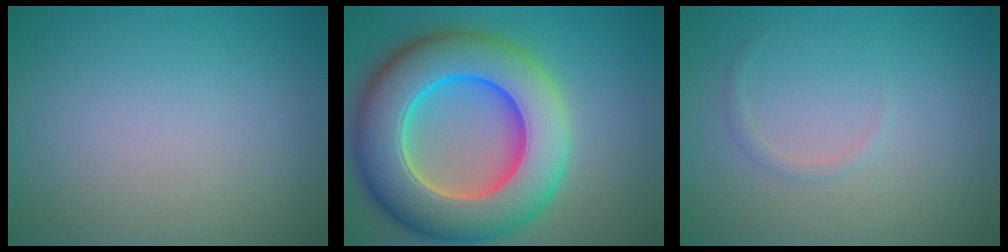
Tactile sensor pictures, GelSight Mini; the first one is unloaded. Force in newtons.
{"total": 13.5, "press": 13.3, "slide": 2.2}
{"total": 0.7, "press": 0.7, "slide": 0.0}